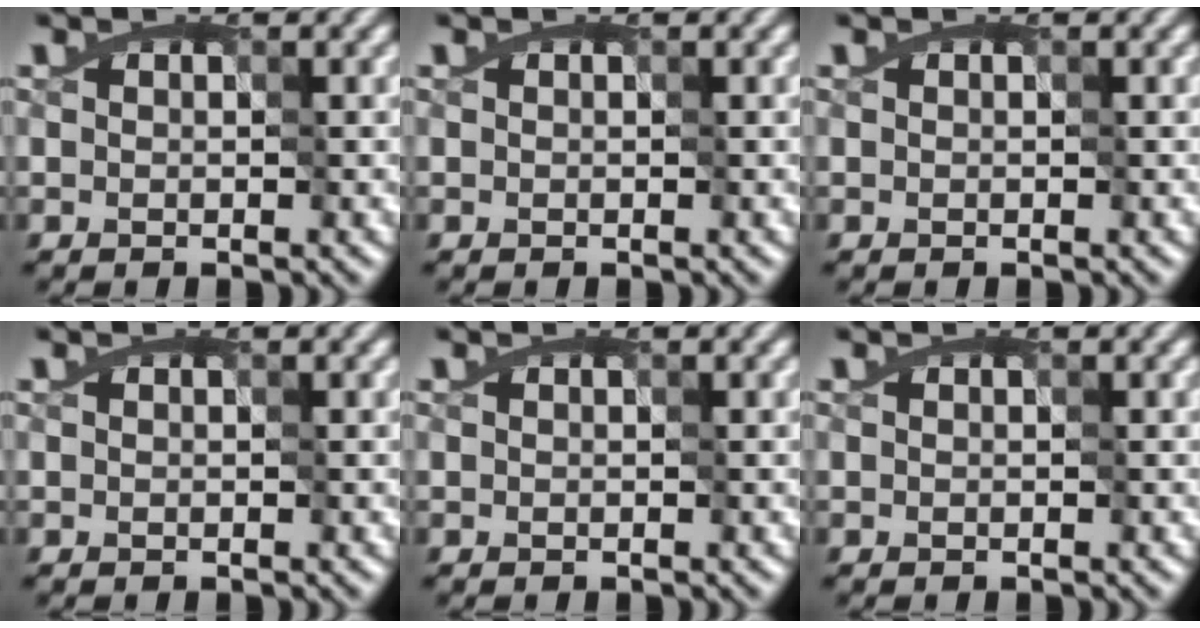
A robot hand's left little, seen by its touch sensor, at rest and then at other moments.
{"total": 0.0}
{"total": 0.0}
{"total": 0.0}
{"total": 0.0}
{"total": 0.0}